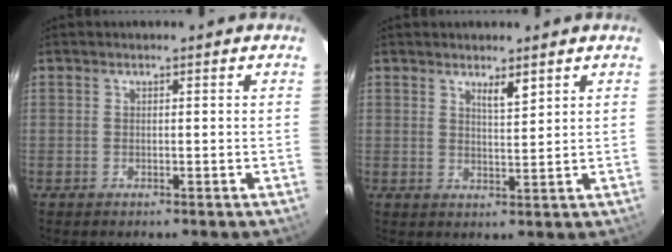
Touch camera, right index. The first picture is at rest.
{"total": 2.6, "force": [1.9, 0.3, 1.8], "torque": [-0.035, -0.007, 0.037]}